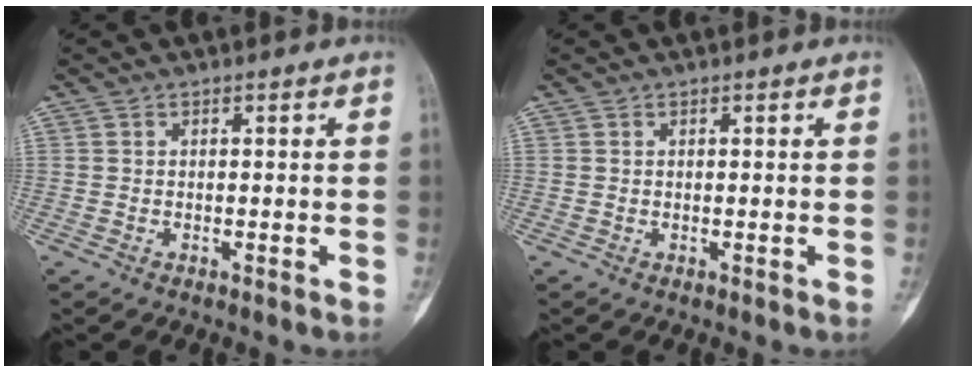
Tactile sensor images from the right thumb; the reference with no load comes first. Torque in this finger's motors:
{"motor_torque": [0.50, 0.33, -0.02, 0.03, 0.06]}